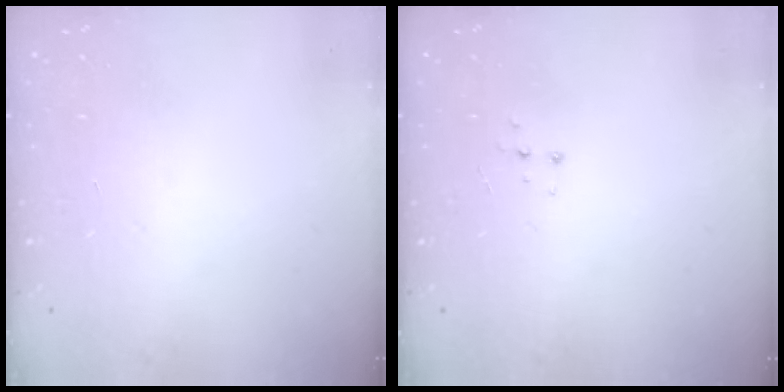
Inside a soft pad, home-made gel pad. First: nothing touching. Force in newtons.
{"total": 3.8, "press": 3.8, "slide": 0.3}